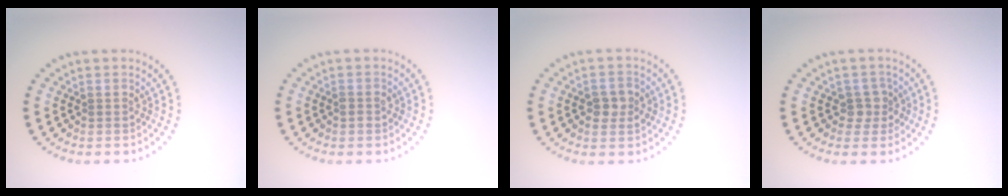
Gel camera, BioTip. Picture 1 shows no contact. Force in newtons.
{"total": 0.7, "press": 0.7, "slide": 0.3}
{"total": 2.0, "press": 2.0, "slide": 0.4}
{"total": 1.8, "press": 1.4, "slide": 1.1}